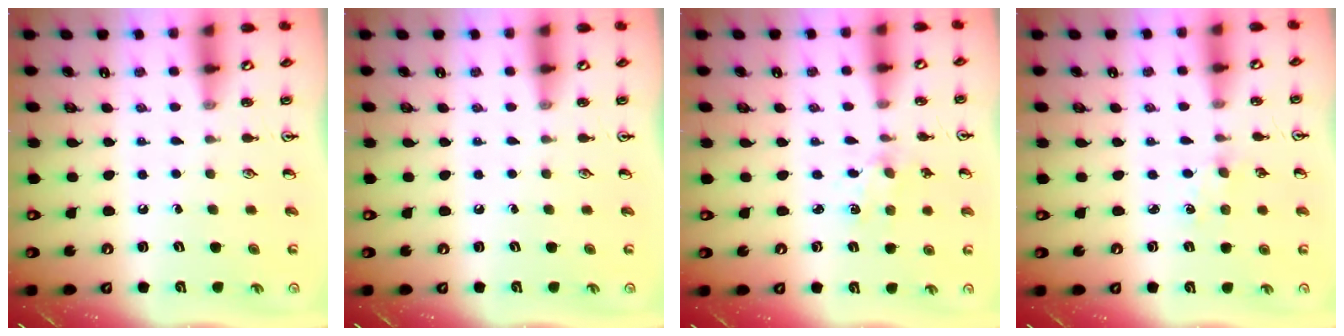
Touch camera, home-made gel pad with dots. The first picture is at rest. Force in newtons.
{"total": 0.0}
{"total": 1.5, "press": 1.4, "slide": 0.4}
{"total": 1.1, "press": 1.0, "slide": 0.2}